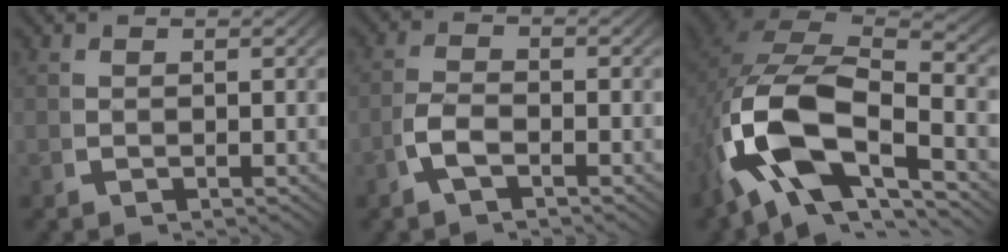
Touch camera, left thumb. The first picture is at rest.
{"total": 2.5, "force": [-0.9, 1.3, 2.0], "torque": [-0.046, -0.003, -0.020]}
{"total": 18.7, "force": [-1.6, 12.8, 13.6], "torque": [-0.292, -0.047, -0.017]}